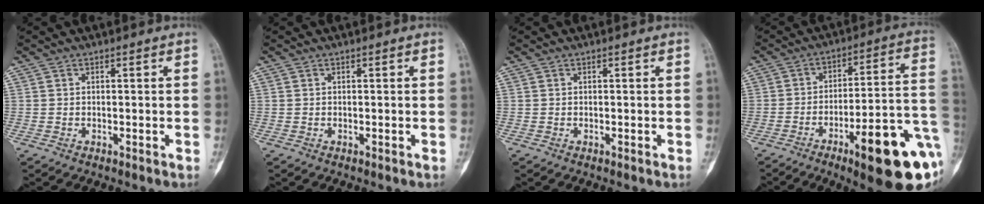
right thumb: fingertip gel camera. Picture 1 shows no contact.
{"total": 0.0}
{"total": 0.0}
{"total": 21.8, "force": [-8.4, 5.2, 19.5], "torque": [-0.213, 0.038, -0.112]}